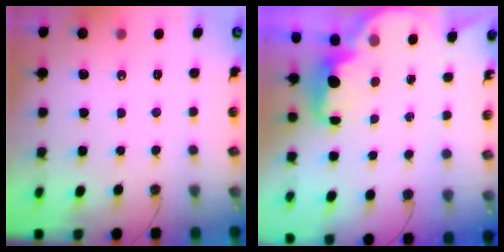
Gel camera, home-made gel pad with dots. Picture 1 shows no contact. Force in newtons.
{"total": 2.3, "press": 2.3, "slide": 0.4}